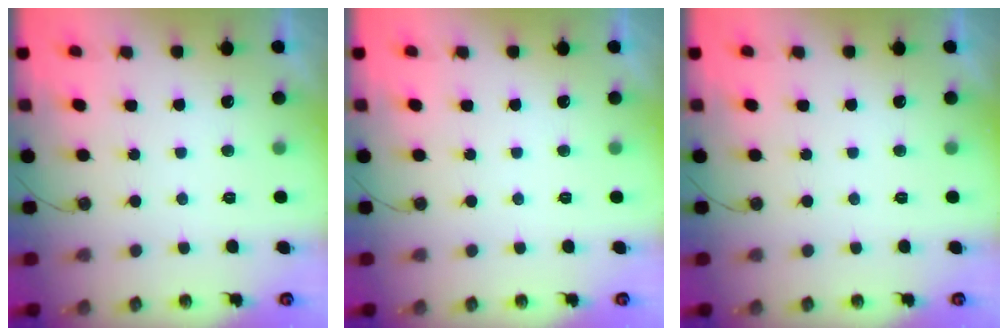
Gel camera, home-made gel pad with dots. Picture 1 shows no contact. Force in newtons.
{"total": 0.0}
{"total": 0.0}